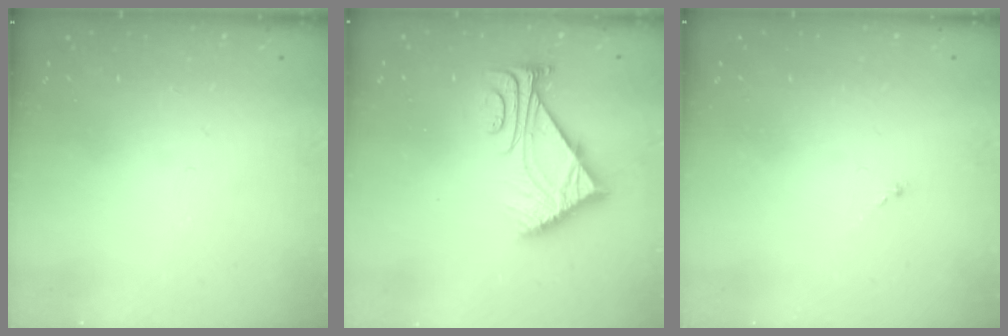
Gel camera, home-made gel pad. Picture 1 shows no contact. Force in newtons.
{"total": 7.8, "press": 7.7, "slide": 0.9}
{"total": 1.0, "press": 0.8, "slide": 0.5}